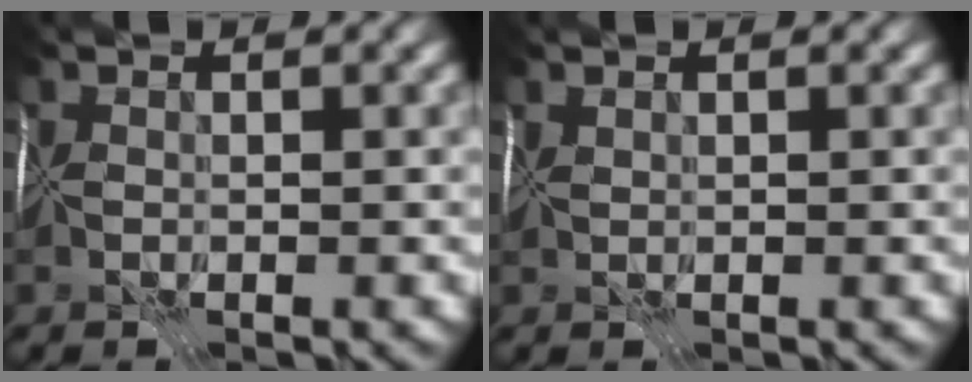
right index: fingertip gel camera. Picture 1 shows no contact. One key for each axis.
{"total": 0.7, "fx": 0.6, "fy": 0.2, "fz": 0.2, "tx": -0.010, "ty": 0.007, "tz": 0.013}